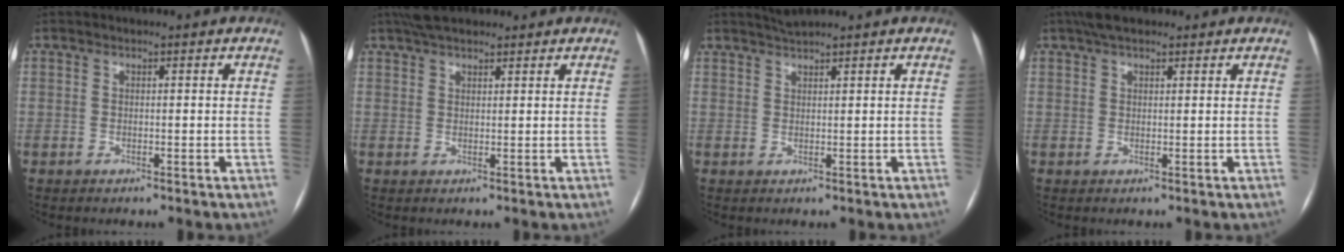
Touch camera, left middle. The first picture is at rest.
{"total": 5.7, "force": [4.7, 1.8, 2.7], "torque": [-0.045, 0.032, 0.083]}
{"total": 1.9, "force": [1.8, -0.5, 0.4], "torque": [-0.009, 0.006, 0.039]}
{"total": 4.4, "force": [3.3, 1.5, 2.5], "torque": [-0.048, 0.028, 0.058]}